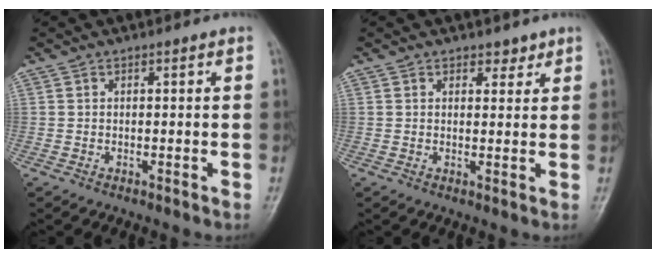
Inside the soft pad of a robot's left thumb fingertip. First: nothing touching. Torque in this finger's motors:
{"motor_torque": [-0.20, 0.00, 0.07, 0.13, 0.07]}